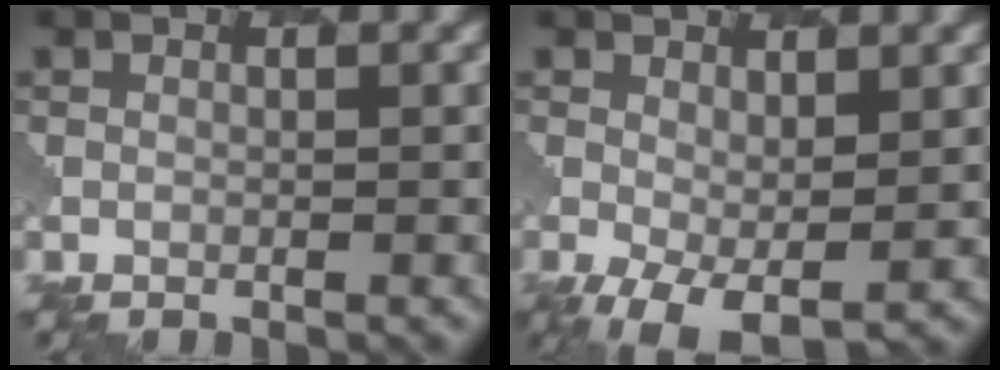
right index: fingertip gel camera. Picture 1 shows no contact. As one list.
[{"total": 3.7, "force": [-0.3, 1.9, 3.1], "torque": [-0.068, -0.010, -0.002]}]